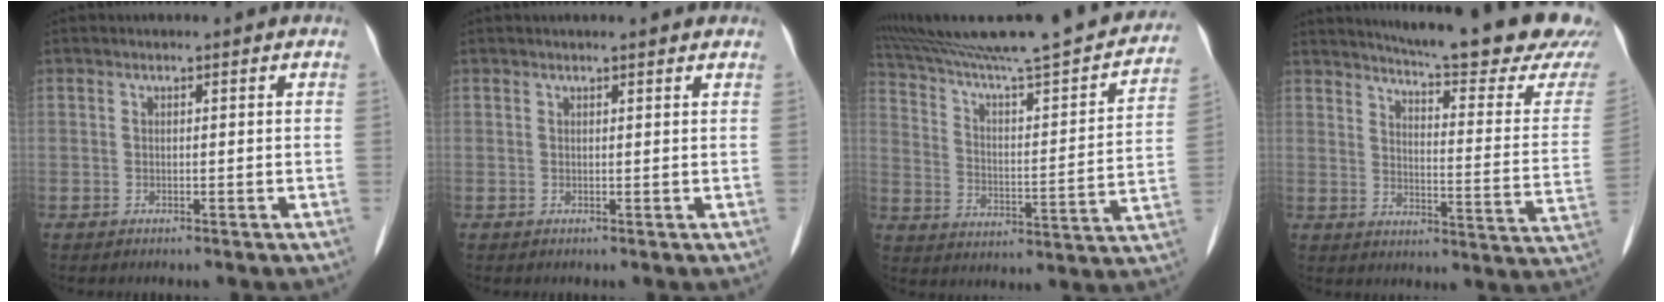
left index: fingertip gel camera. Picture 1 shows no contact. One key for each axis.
{"total": 3.0, "fx": 2.7, "fy": 0.4, "fz": 1.3, "tx": -0.018, "ty": 0.015, "tz": 0.028}
{"total": 28.0, "fx": 24.4, "fy": 2.7, "fz": 13.5, "tx": -0.214, "ty": -0.026, "tz": 0.340}
{"total": 24.5, "fx": 21.9, "fy": 1.5, "fz": 10.8, "tx": -0.154, "ty": -0.089, "tz": 0.261}